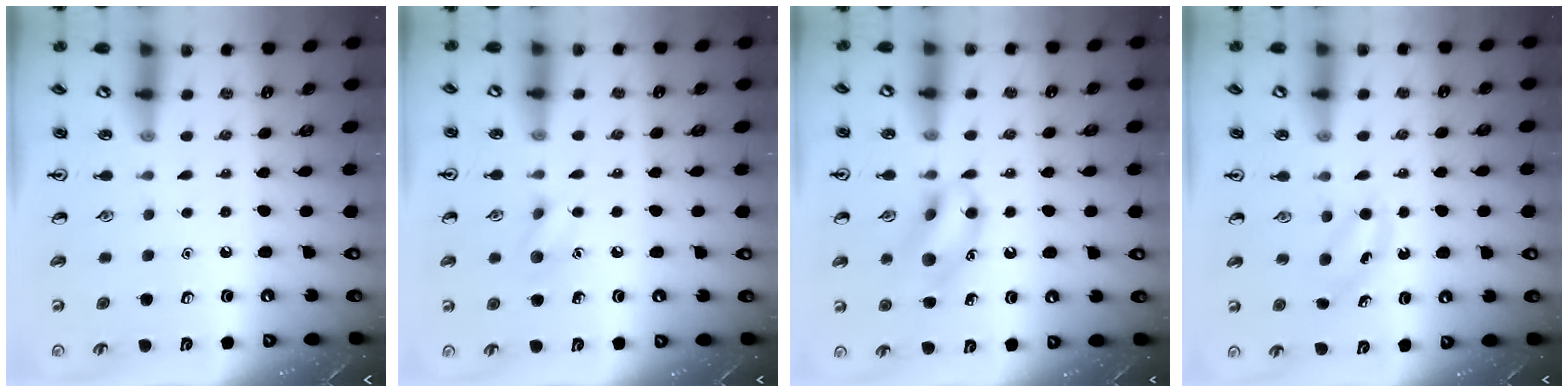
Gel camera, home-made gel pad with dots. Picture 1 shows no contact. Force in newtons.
{"total": 6.8, "press": 6.6, "slide": 1.3}
{"total": 12.7, "press": 12.6, "slide": 1.7}
{"total": 3.5, "press": 3.2, "slide": 1.2}